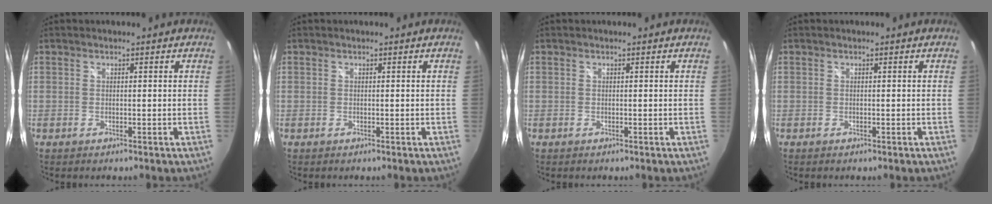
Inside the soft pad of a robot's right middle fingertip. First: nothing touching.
{"total": 0.0}
{"total": 0.0}
{"total": 0.0}